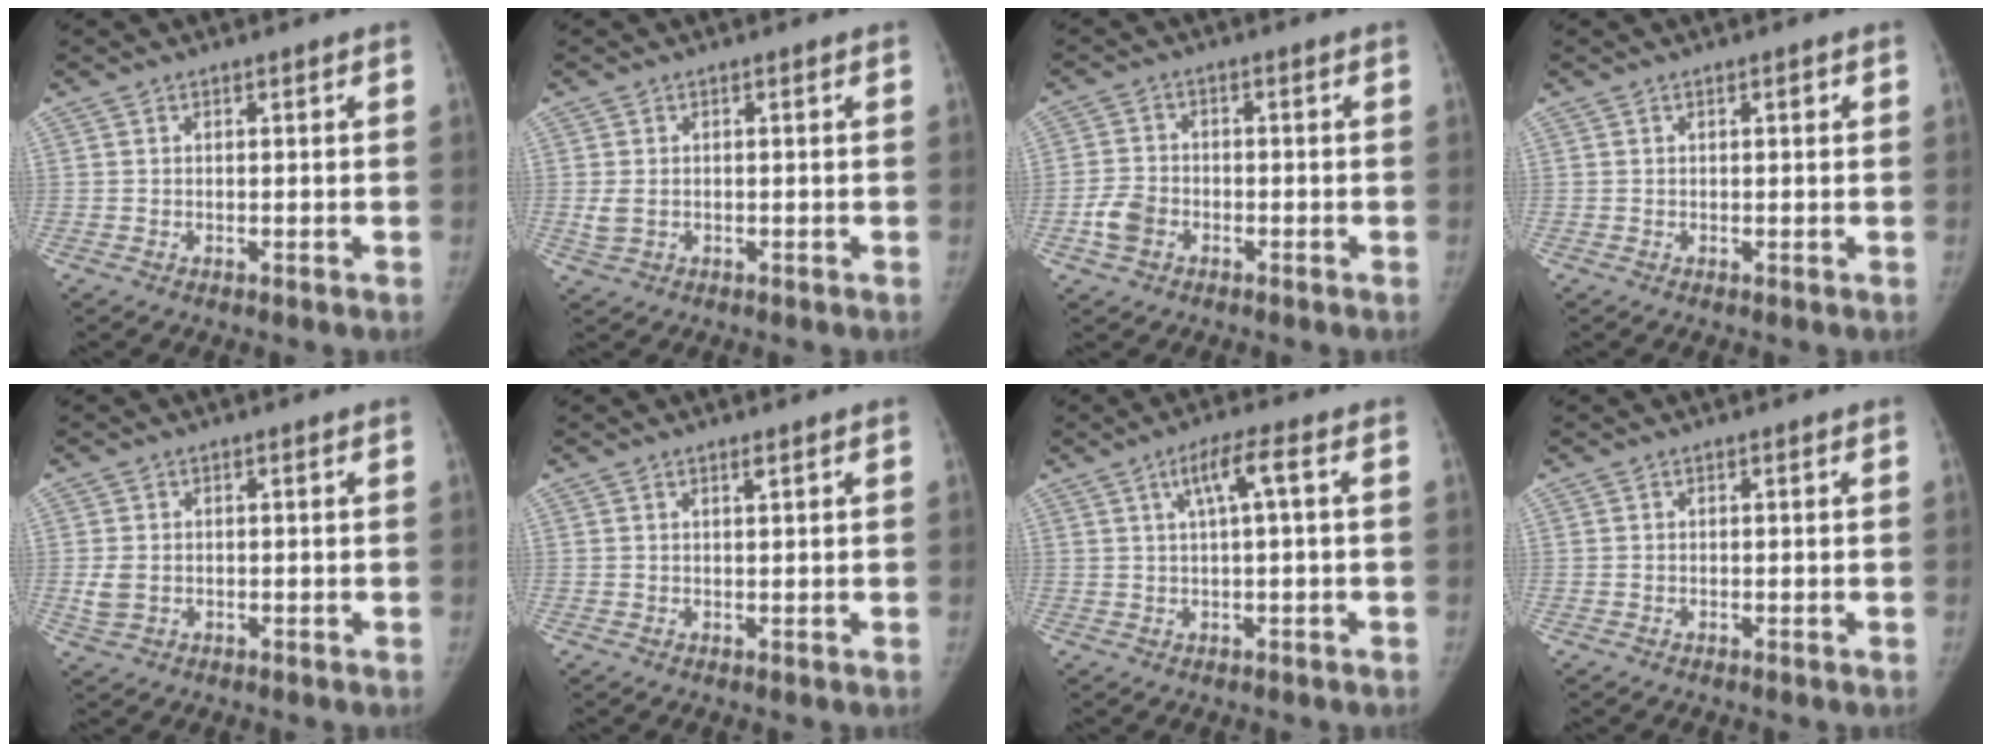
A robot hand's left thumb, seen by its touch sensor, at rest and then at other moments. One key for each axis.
{"total": 2.3, "fx": -0.1, "fy": 1.7, "fz": 1.6, "tx": -0.039, "ty": -0.002, "tz": 0.001}
{"total": 4.7, "fx": -2.0, "fy": 3.5, "fz": 2.6, "tx": -0.047, "ty": 0.013, "tz": -0.039}
{"total": 0.9, "fx": 0.4, "fy": 0.2, "fz": 0.7, "tx": -0.006, "ty": 0.002, "tz": 0.005}
{"total": 3.1, "fx": -0.3, "fy": 2.3, "fz": 1.9, "tx": -0.044, "ty": 0.000, "tz": -0.002}
{"total": 0.8, "fx": 0.6, "fy": 0.0, "fz": 0.5, "tx": -0.005, "ty": -0.004, "tz": 0.012}
{"total": 5.1, "fx": 1.3, "fy": 0.4, "fz": 4.9, "tx": -0.098, "ty": 0.015, "tz": 0.026}
{"total": 0.0}